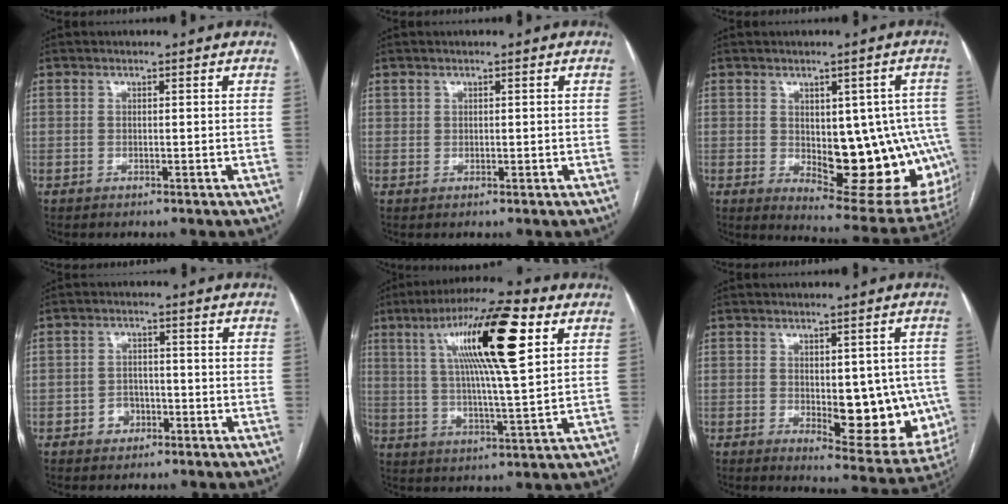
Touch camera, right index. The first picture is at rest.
{"total": 0.9, "force": [0.5, 0.7, 0.3], "torque": [-0.002, 0.003, 0.010]}
{"total": 18.8, "force": [-2.1, 8.1, 16.8], "torque": [-0.147, 0.011, 0.001]}
{"total": 3.5, "force": [-1.5, 2.9, 1.2], "torque": [-0.013, 0.012, -0.023]}
{"total": 17.2, "force": [6.6, 1.4, 15.9], "torque": [-0.273, 0.019, 0.102]}
{"total": 13.4, "force": [-1.3, 5.6, 12.1], "torque": [-0.138, -0.005, 0.001]}